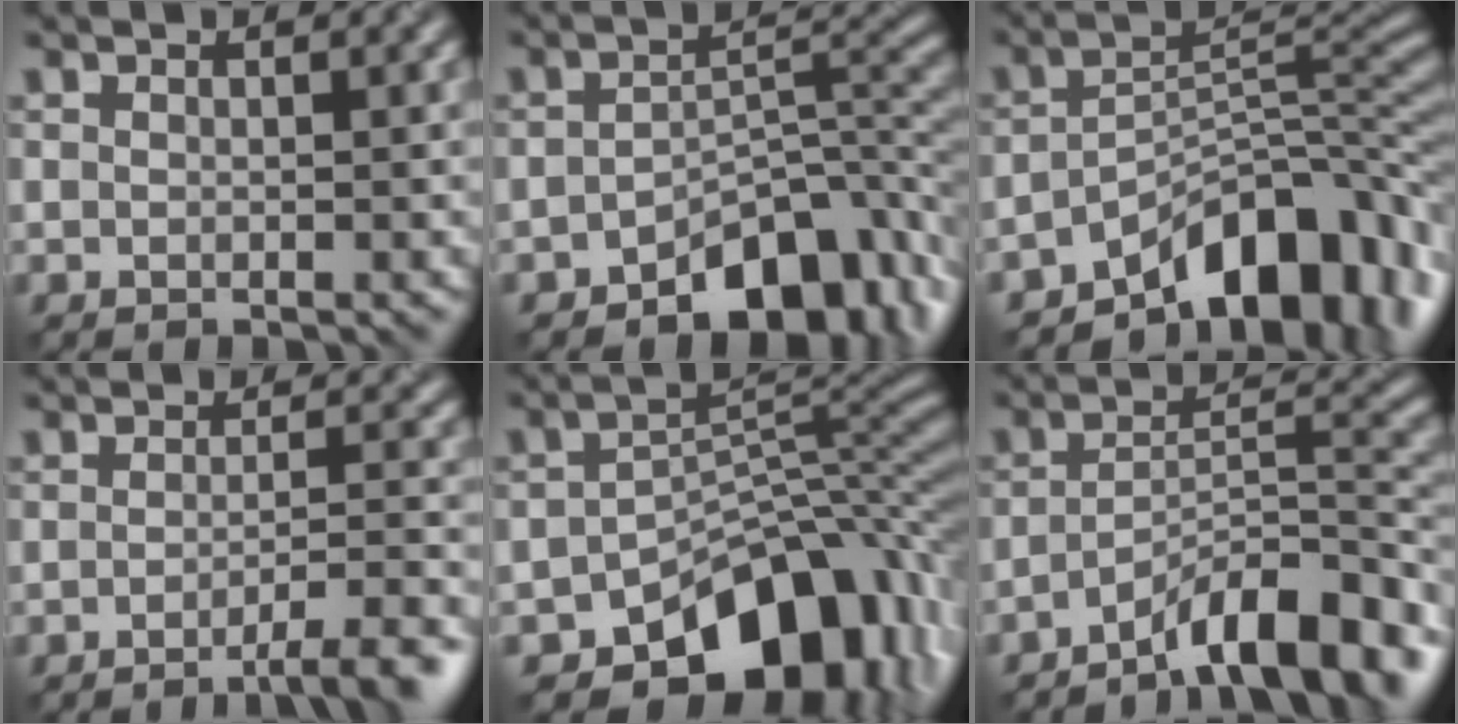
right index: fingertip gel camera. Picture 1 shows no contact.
{"total": 7.5, "force": [-4.7, 3.7, 4.4], "torque": [-0.045, 0.003, -0.078]}
{"total": 10.7, "force": [-7.0, 4.6, 6.6], "torque": [-0.070, 0.002, -0.122]}
{"total": 4.8, "force": [-3.2, 0.7, 3.5], "torque": [-0.048, 0.006, -0.047]}
{"total": 12.5, "force": [-7.9, 6.9, 6.7], "torque": [-0.081, -0.005, -0.132]}
{"total": 8.8, "force": [-6.0, 2.0, 6.1], "torque": [-0.085, 0.014, -0.100]}